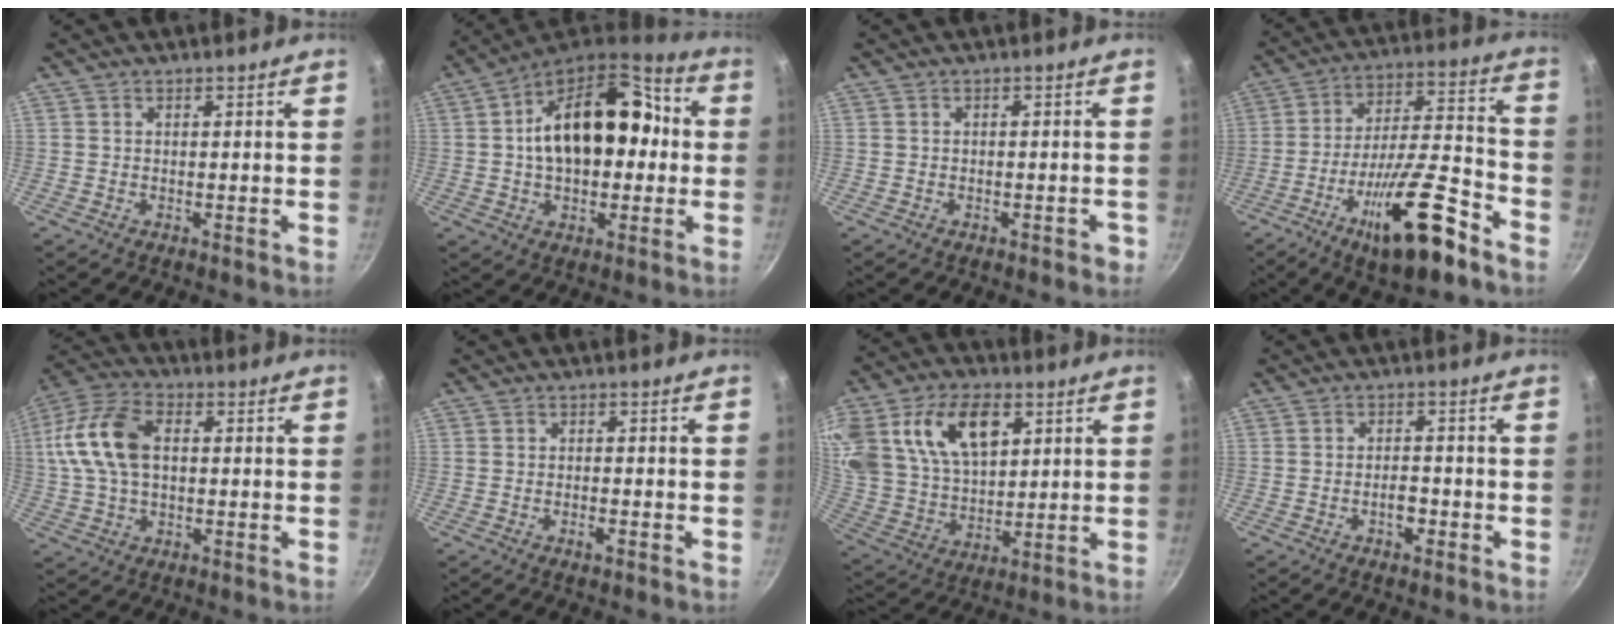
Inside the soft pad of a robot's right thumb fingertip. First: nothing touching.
{"total": 21.1, "force": [1.4, 13.3, 16.3], "torque": [-0.236, 0.042, 0.011]}
{"total": 1.3, "force": [-0.8, 0.7, 0.7], "torque": [0.000, 0.017, -0.002]}
{"total": 20.0, "force": [-10.9, 5.7, 15.8], "torque": [-0.236, 0.058, -0.181]}
{"total": 13.8, "force": [1.5, 8.5, 10.8], "torque": [-0.210, 0.024, 0.015]}
{"total": 1.5, "force": [-0.8, 0.4, 1.1], "torque": [-0.023, 0.005, -0.016]}
{"total": 23.3, "force": [9.1, 14.8, 15.5], "torque": [-0.306, 0.003, 0.174]}
{"total": 3.1, "force": [-1.5, 1.6, 2.2], "torque": [-0.023, 0.016, -0.023]}